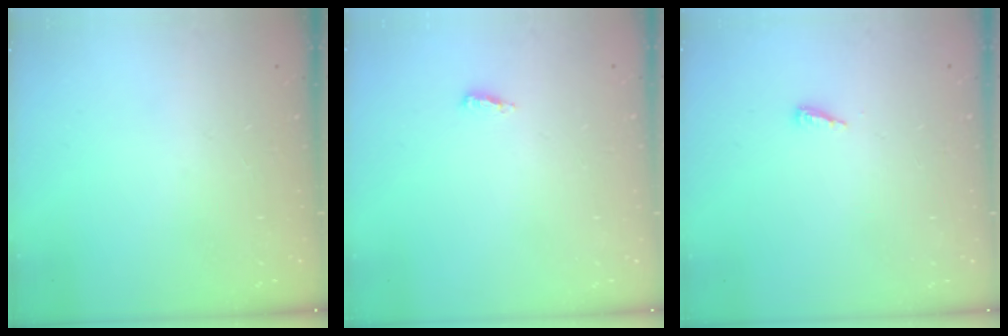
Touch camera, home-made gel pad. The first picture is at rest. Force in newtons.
{"total": 2.7, "press": 2.5, "slide": 1.0}
{"total": 4.2, "press": 4.1, "slide": 0.4}